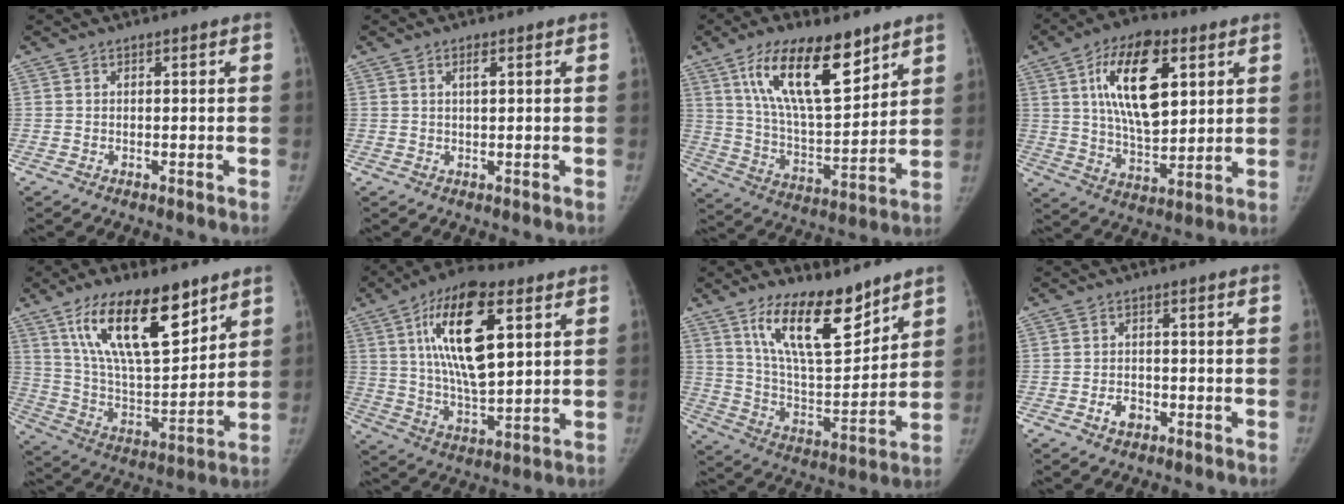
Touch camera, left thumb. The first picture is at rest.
{"total": 1.1, "force": [0.5, 0.3, 0.9], "torque": [-0.015, 0.002, 0.009]}
{"total": 19.0, "force": [10.7, 7.3, 13.9], "torque": [-0.207, -0.052, 0.198]}
{"total": 18.5, "force": [6.4, 9.0, 14.9], "torque": [-0.225, -0.020, 0.110]}
{"total": 21.3, "force": [12.3, 8.3, 15.3], "torque": [-0.231, -0.052, 0.229]}
{"total": 20.0, "force": [6.9, 8.2, 16.9], "torque": [-0.281, -0.017, 0.118]}
{"total": 16.8, "force": [11.3, 6.0, 10.9], "torque": [-0.146, -0.078, 0.209]}
{"total": 3.0, "force": [-1.5, 2.1, 1.6], "torque": [-0.019, 0.012, -0.022]}